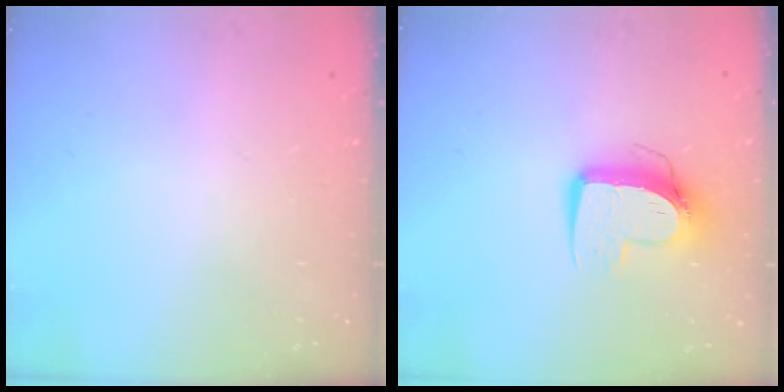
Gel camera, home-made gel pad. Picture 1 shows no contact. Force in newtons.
{"total": 10.2, "press": 10.1, "slide": 1.1}